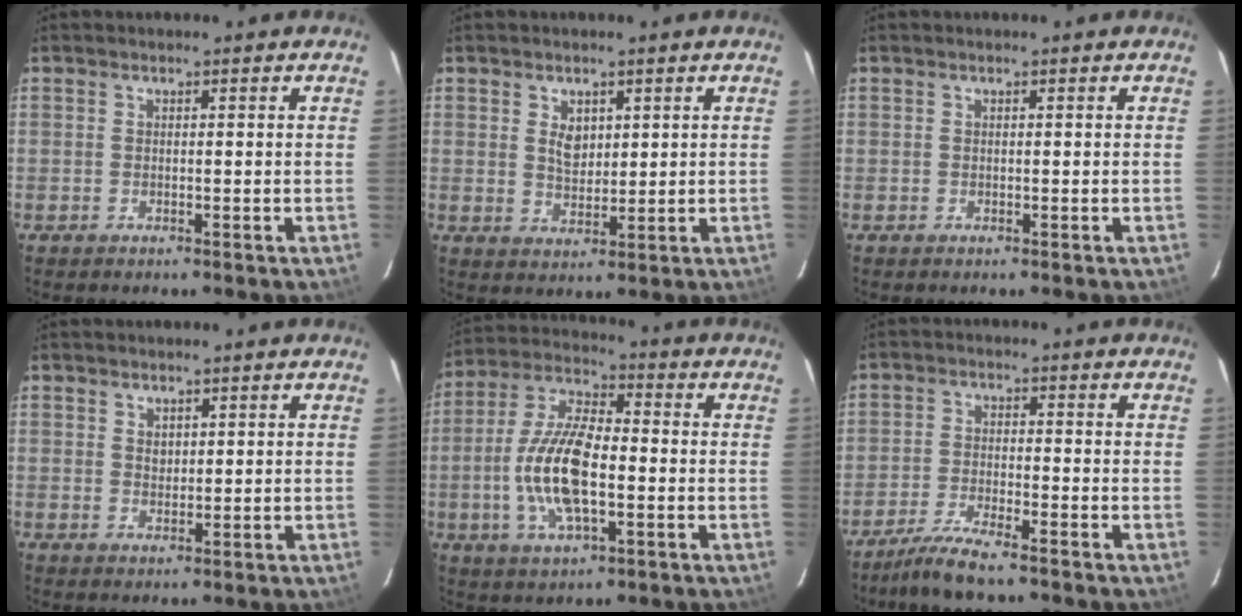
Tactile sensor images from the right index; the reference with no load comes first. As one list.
[{"total": 4.0, "force": [1.4, 2.7, 2.6], "torque": [-0.042, 0.002, 0.028]}, {"total": 0.0}, {"total": 1.7, "force": [0.9, 1.3, 0.6], "torque": [-0.006, 0.004, 0.018]}, {"total": 14.3, "force": [-2.8, 5.8, 12.8], "torque": [-0.268, 0.001, -0.055]}, {"total": 6.8, "force": [-5.8, 0.5, 3.5], "torque": [-0.092, -0.009, -0.110]}]